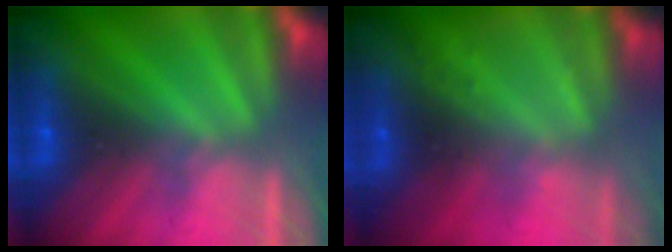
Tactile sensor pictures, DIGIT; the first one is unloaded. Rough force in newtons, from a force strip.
{"total": 2.3}